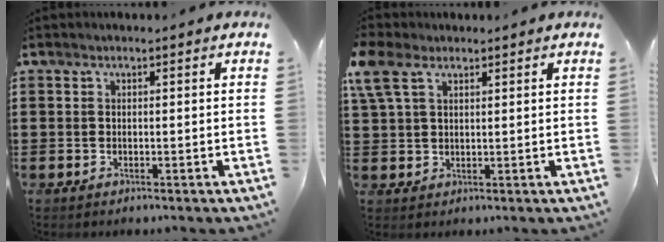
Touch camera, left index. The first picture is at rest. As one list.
[{"total": 5.2, "force": [2.9, 3.1, 2.9], "torque": [-0.077, 0.009, 0.054]}]